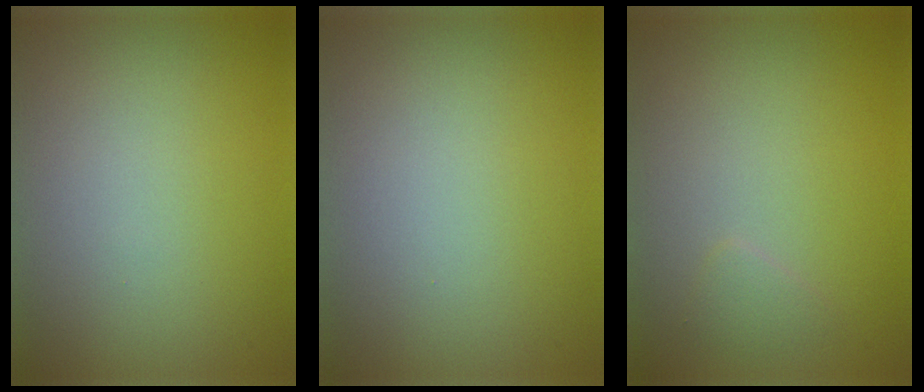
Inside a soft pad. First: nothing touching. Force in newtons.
{"total": 0.0}
{"total": 0.8, "press": 0.8, "slide": 0.1}